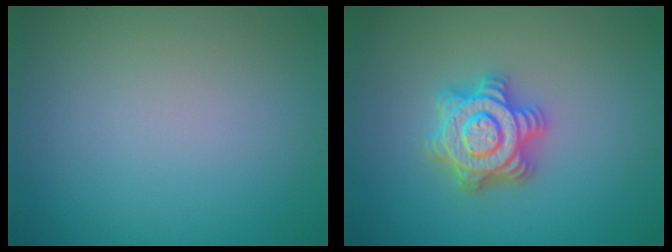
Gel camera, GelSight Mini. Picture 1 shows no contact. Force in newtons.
{"total": 4.9, "press": 4.8, "slide": 0.8}